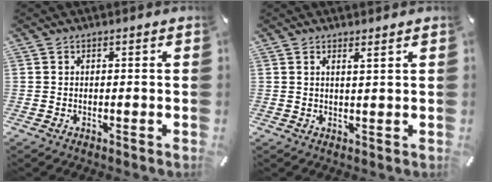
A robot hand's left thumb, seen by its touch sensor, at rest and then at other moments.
{"total": 1.7, "force": [1.5, -0.3, 0.8], "torque": [-0.015, -0.004, 0.027]}